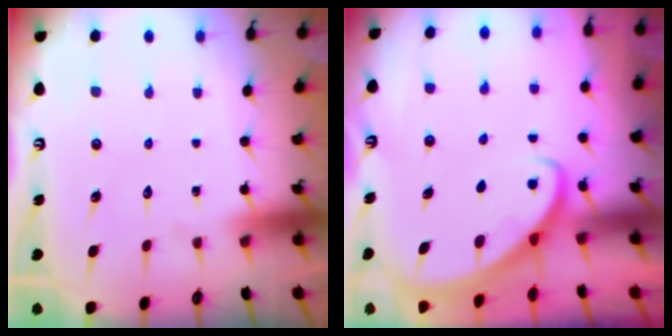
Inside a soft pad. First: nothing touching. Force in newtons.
{"total": 2.7, "press": 2.7, "slide": 0.2}